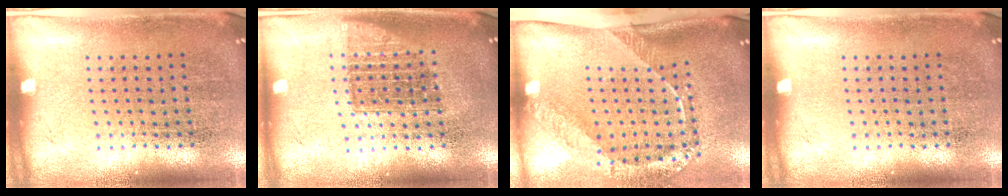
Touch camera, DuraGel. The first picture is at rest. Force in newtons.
{"total": 1.4, "press": 1.2, "slide": 0.7}
{"total": 2.6, "press": 1.7, "slide": 2.0}
{"total": 0.0}